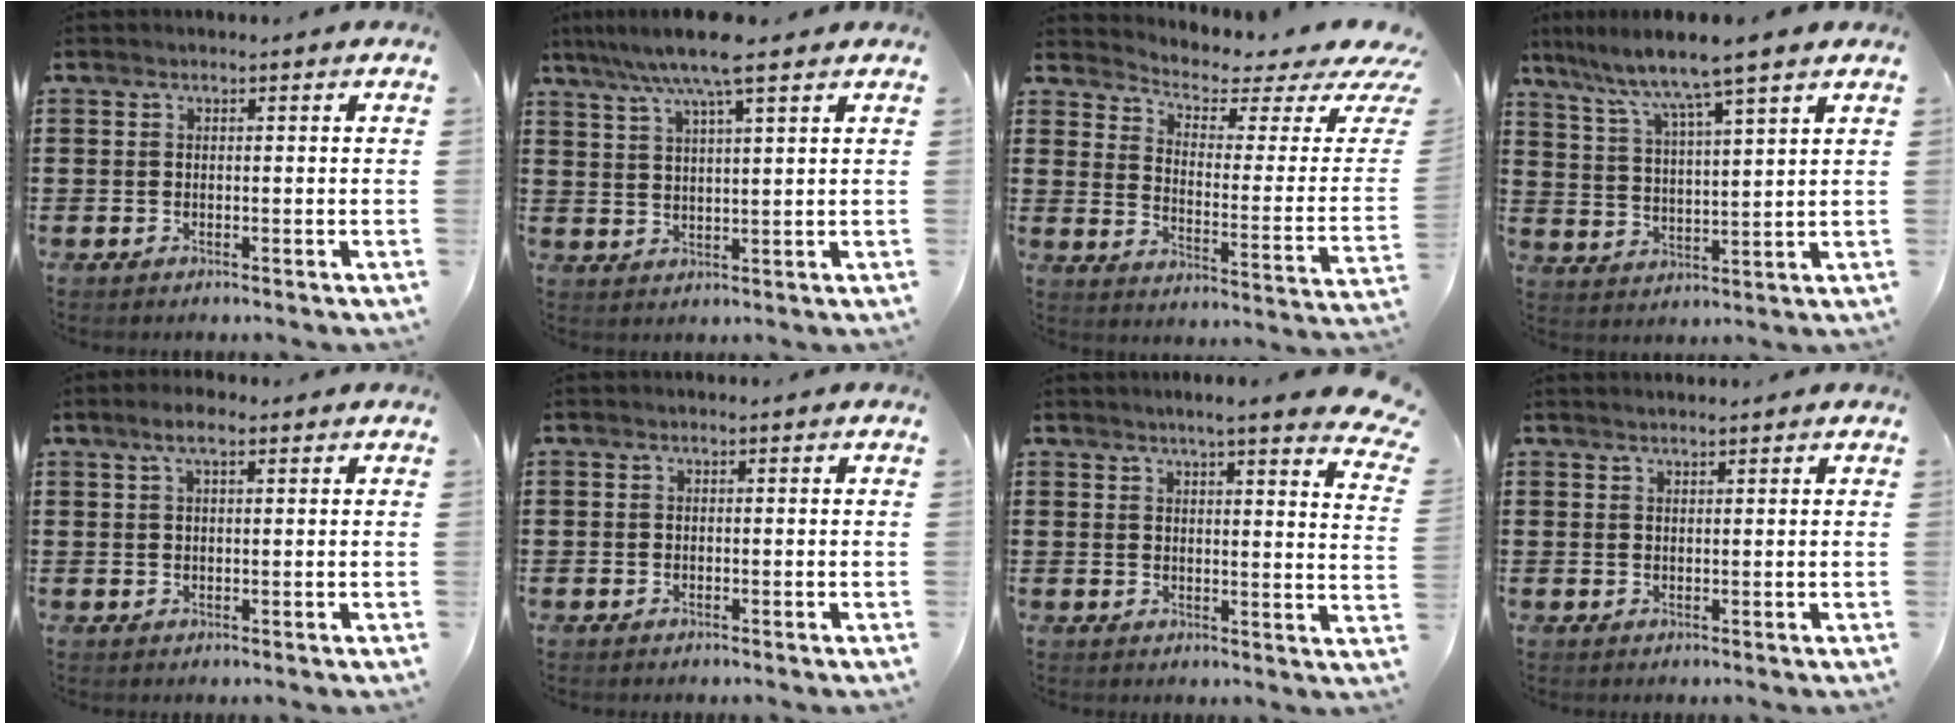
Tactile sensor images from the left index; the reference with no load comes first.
{"total": 8.5, "force": [6.4, 0.4, 5.5], "torque": [-0.123, -0.010, 0.113]}
{"total": 3.2, "force": [2.3, 0.9, 2.0], "torque": [-0.049, -0.030, 0.030]}
{"total": 6.5, "force": [5.4, -0.8, 3.6], "torque": [-0.094, -0.040, 0.084]}
{"total": 3.5, "force": [1.9, 1.0, 2.7], "torque": [-0.057, 0.007, 0.032]}
{"total": 0.0}
{"total": 4.4, "force": [3.7, -0.5, 2.4], "torque": [-0.053, -0.019, 0.060]}
{"total": 1.0, "force": [1.0, 0.0, 0.3], "torque": [-0.006, -0.001, 0.019]}